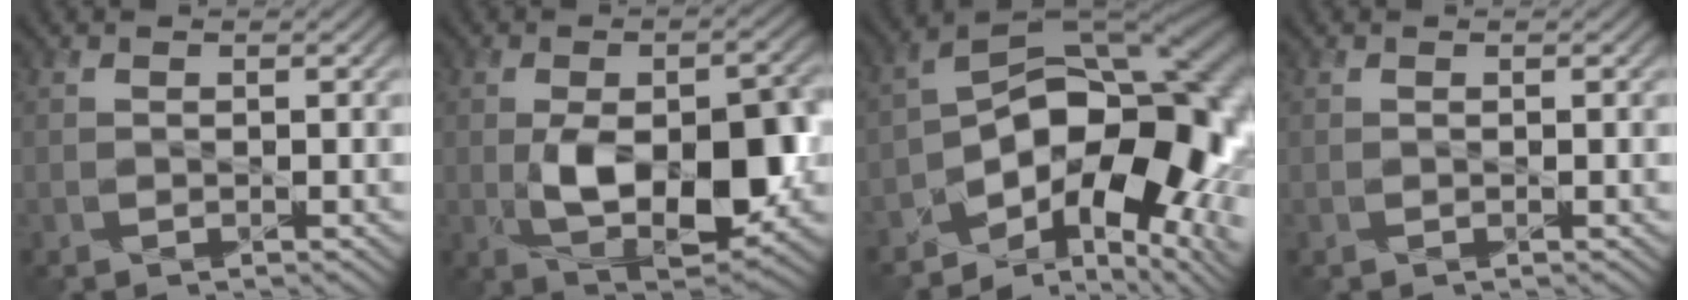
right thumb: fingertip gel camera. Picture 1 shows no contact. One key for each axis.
{"total": 12.6, "fx": -1.8, "fy": 6.6, "fz": 10.6, "tx": -0.173, "ty": -0.016, "tz": -0.025}
{"total": 17.3, "fx": -5.8, "fy": 9.8, "fz": 13.0, "tx": -0.164, "ty": -0.008, "tz": -0.092}
{"total": 0.0}